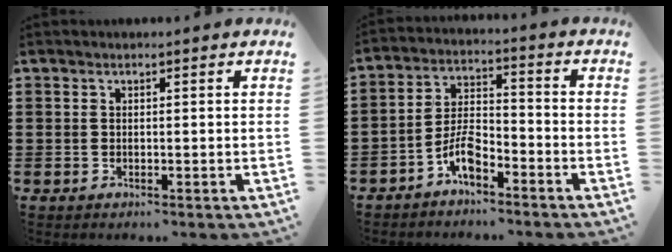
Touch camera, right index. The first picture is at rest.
{"total": 5.7, "force": [-3.7, 2.2, 3.7], "torque": [-0.084, 0.008, -0.076]}